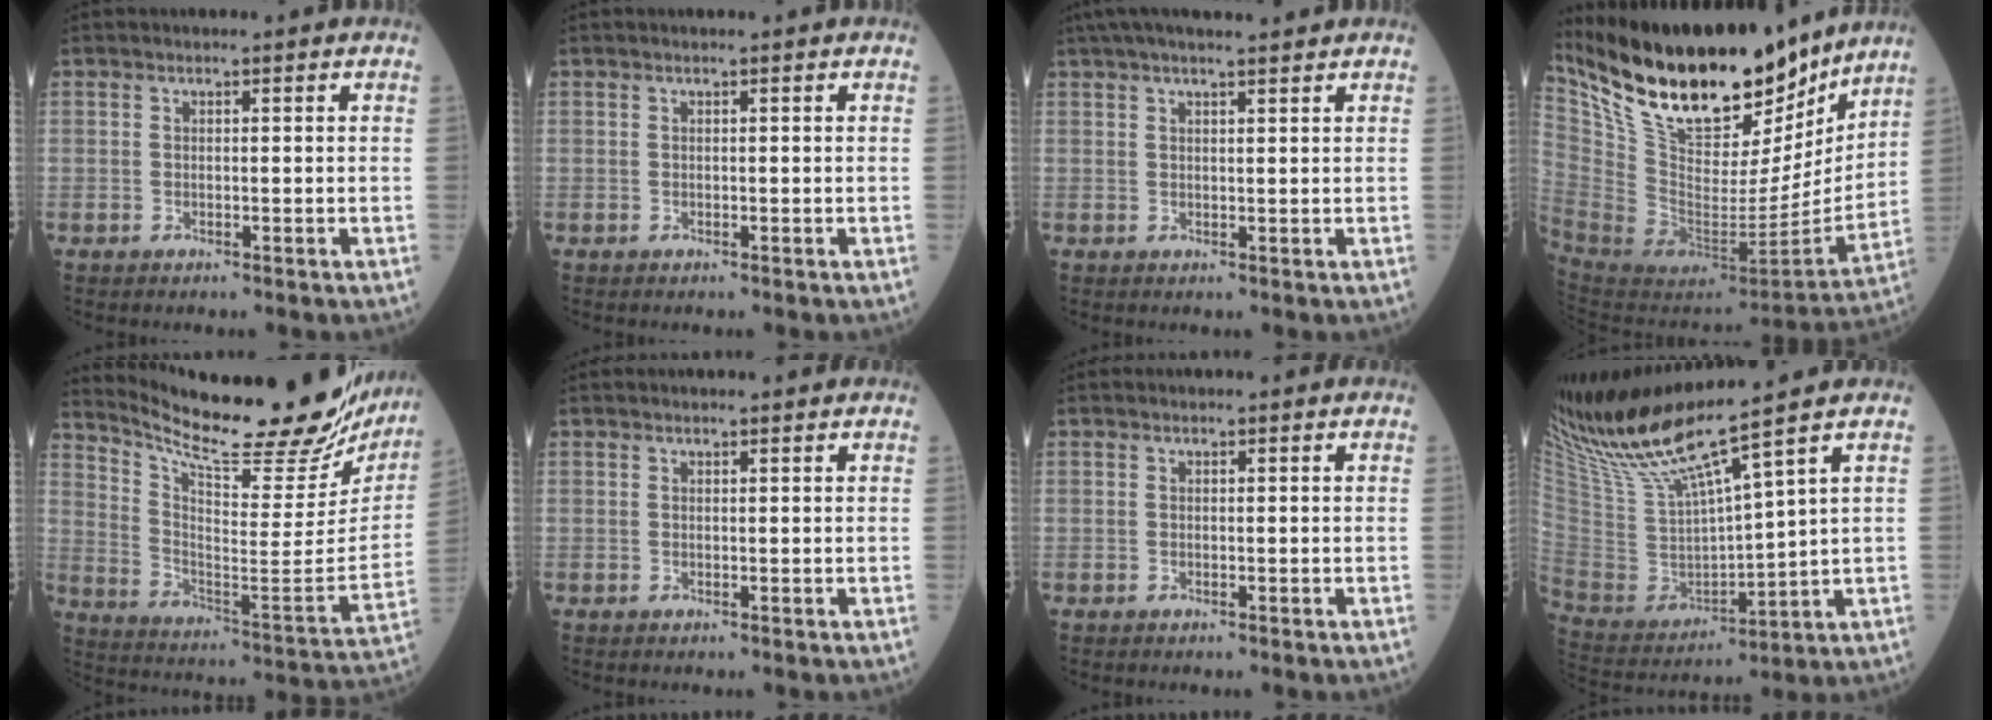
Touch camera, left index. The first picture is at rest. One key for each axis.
{"total": 0.0}
{"total": 8.5, "fx": 7.1, "fy": 0.6, "fz": 4.6, "tx": -0.073, "ty": 0.028, "tz": 0.098}
{"total": 27.0, "fx": 22.3, "fy": 7.6, "fz": 13.2, "tx": -0.239, "ty": -0.025, "tz": 0.366}
{"total": 26.7, "fx": 23.6, "fy": 4.6, "fz": 11.6, "tx": -0.196, "ty": -0.080, "tz": 0.322}
{"total": 1.2, "fx": 1.1, "fy": 0.2, "fz": 0.4, "tx": -0.005, "ty": 0.011, "tz": 0.013}
{"total": 0.0}
{"total": 14.4, "fx": 11.6, "fy": -1.3, "fz": 8.5, "tx": -0.177, "ty": -0.011, "tz": 0.234}